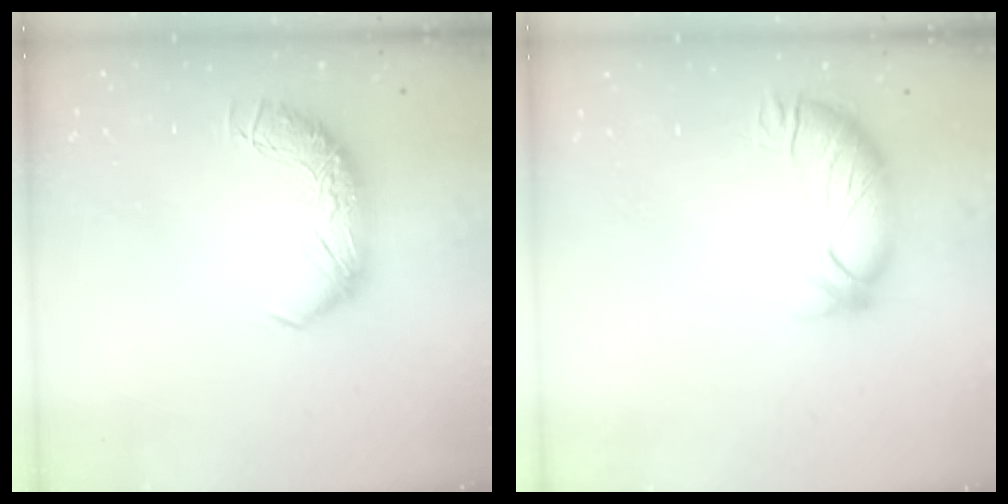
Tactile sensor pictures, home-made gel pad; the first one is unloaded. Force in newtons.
{"total": 3.2, "press": 3.0, "slide": 0.8}